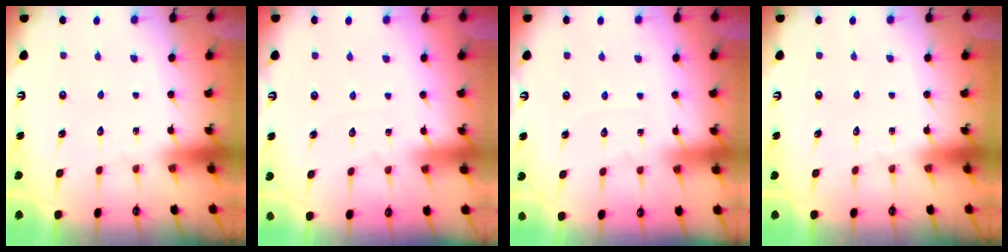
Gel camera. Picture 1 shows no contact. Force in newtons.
{"total": 1.6, "press": 1.5, "slide": 0.3}
{"total": 2.9, "press": 2.9, "slide": 0.4}
{"total": 0.0}